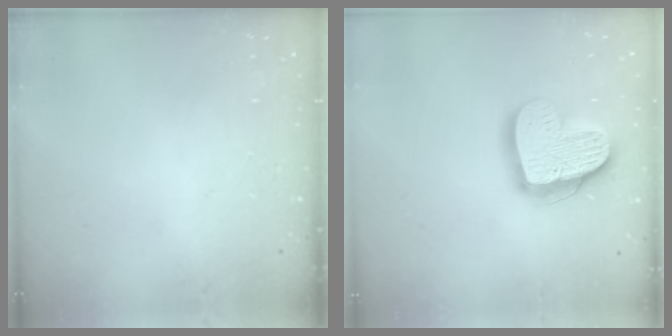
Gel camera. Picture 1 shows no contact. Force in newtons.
{"total": 17.7, "press": 17.7, "slide": 1.5}